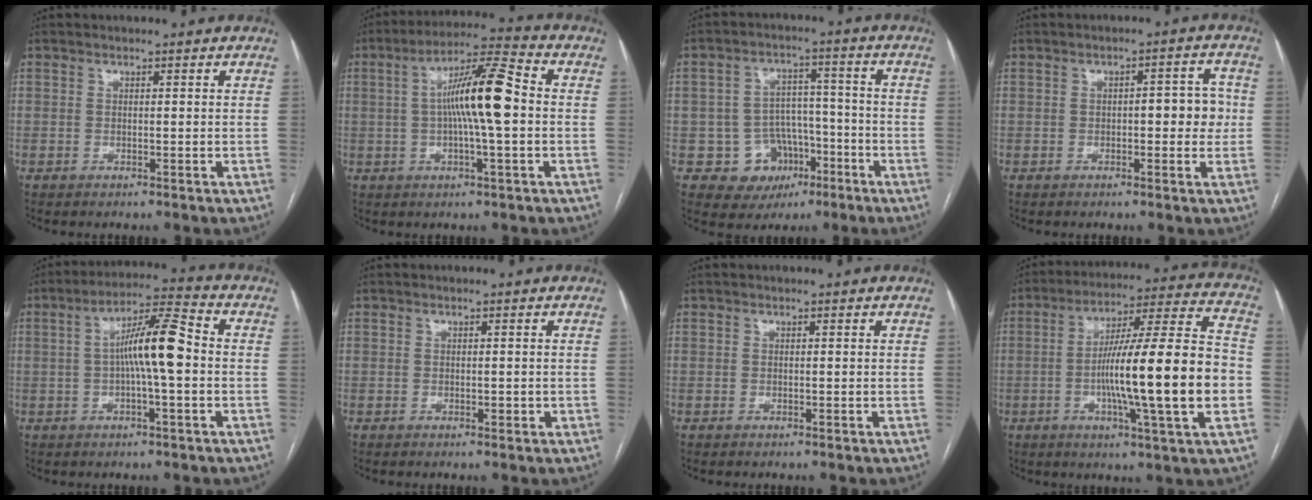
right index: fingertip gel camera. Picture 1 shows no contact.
{"total": 11.7, "force": [0.3, 0.9, 11.7], "torque": [-0.206, 0.020, -0.002]}
{"total": 8.2, "force": [-3.3, 7.3, 1.6], "torque": [-0.008, 0.026, -0.039]}
{"total": 5.1, "force": [-0.1, 2.0, 4.7], "torque": [-0.053, 0.019, -0.003]}
{"total": 9.7, "force": [-0.2, 0.9, 9.6], "torque": [-0.170, 0.023, -0.010]}
{"total": 0.9, "force": [-0.2, 0.4, 0.8], "torque": [-0.010, 0.000, -0.001]}
{"total": 0.0}
{"total": 20.8, "force": [-3.6, 0.4, 20.5], "torque": [-0.313, 0.009, -0.060]}